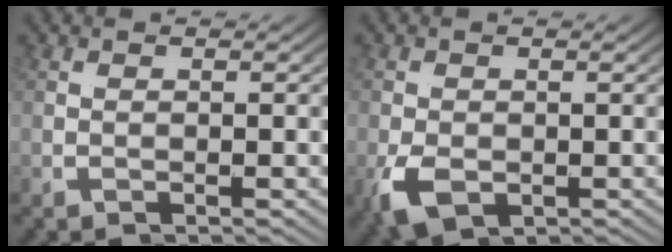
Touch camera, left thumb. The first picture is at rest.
{"total": 4.2, "force": [-1.7, 3.1, 2.2], "torque": [-0.054, -0.025, -0.017]}